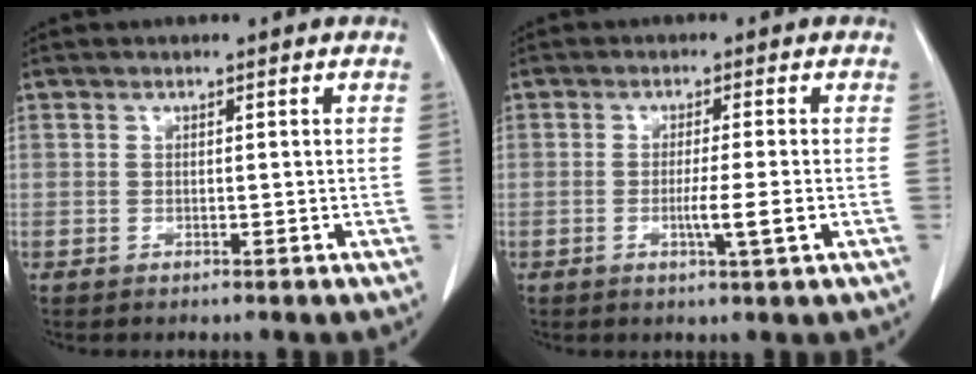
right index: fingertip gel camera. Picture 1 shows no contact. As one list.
[{"total": 4.1, "force": [-1.0, -0.5, 3.9], "torque": [-0.066, -0.008, -0.018]}]